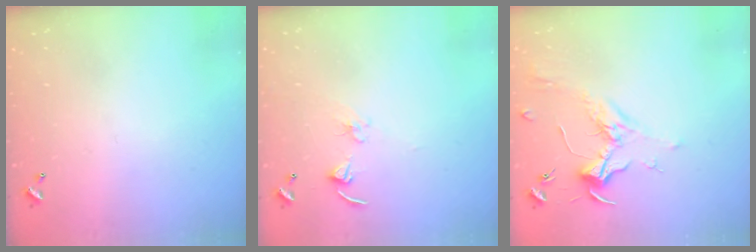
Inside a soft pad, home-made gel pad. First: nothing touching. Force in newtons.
{"total": 2.7, "press": 2.7, "slide": 0.2}
{"total": 1.7, "press": 1.5, "slide": 0.8}